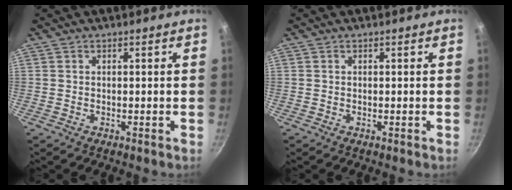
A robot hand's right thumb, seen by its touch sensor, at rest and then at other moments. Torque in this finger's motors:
{"motor_torque": [-0.17, 0.17, 0.00, 0.00, 0.00]}